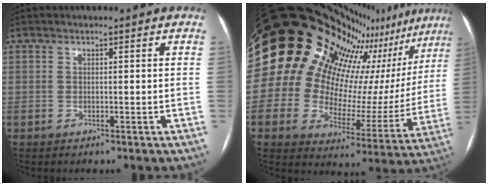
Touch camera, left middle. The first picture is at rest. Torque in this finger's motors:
{"motor_torque": [1.94, -0.20, 1.05, 0.21]}